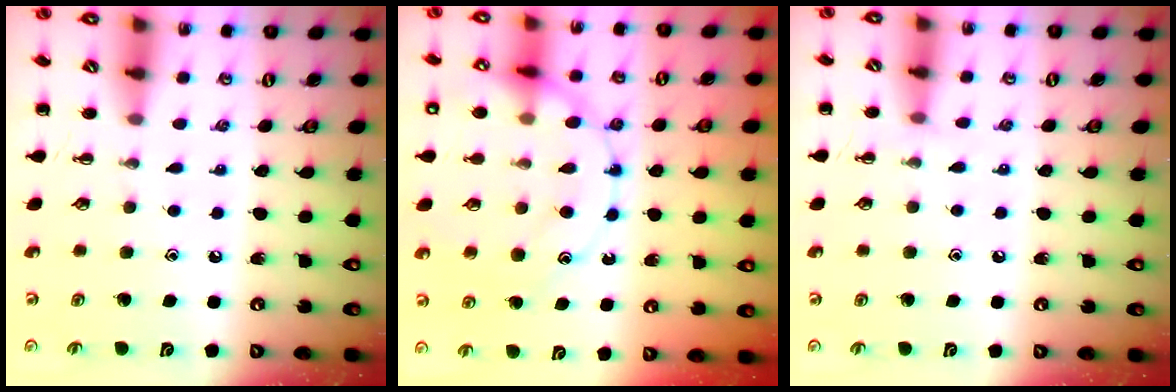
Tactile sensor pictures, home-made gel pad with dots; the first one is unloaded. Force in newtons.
{"total": 18.3, "press": 18.3, "slide": 1.4}
{"total": 6.1, "press": 5.8, "slide": 2.0}